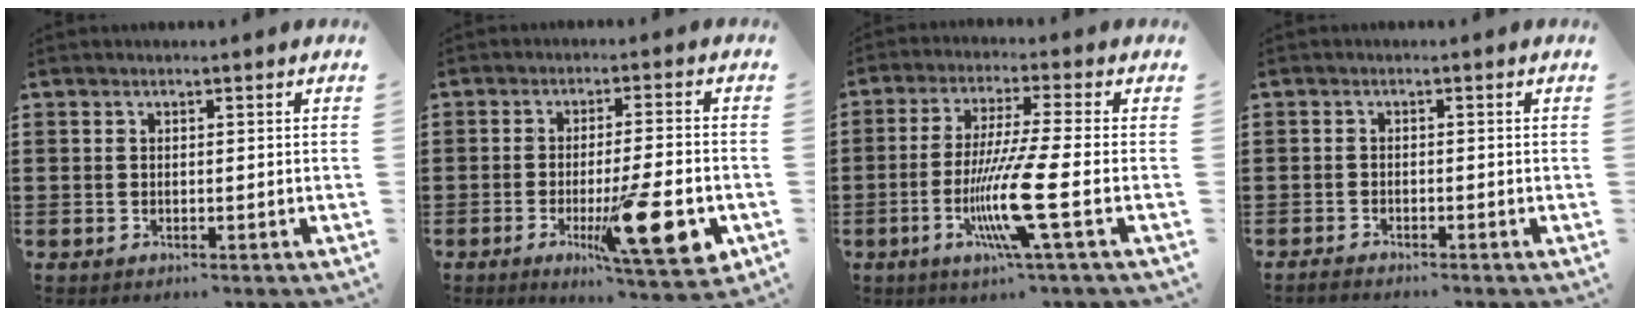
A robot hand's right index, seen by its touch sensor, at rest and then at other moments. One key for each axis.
{"total": 12.9, "fx": -4.1, "fy": 2.3, "fz": 12.0, "tx": -0.186, "ty": -0.010, "tz": -0.061}
{"total": 11.5, "fx": -3.4, "fy": 0.0, "fz": 10.9, "tx": -0.225, "ty": -0.024, "tz": -0.071}
{"total": 1.1, "fx": -1.1, "fy": 0.0, "fz": 0.0, "tx": -0.003, "ty": 0.000, "tz": -0.022}